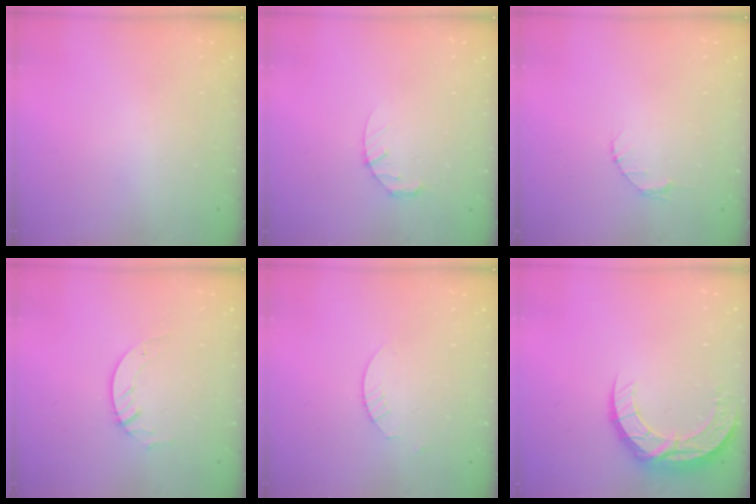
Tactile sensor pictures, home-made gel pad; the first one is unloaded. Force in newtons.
{"total": 3.1, "press": 3.1, "slide": 0.4}
{"total": 2.6, "press": 2.6, "slide": 0.3}
{"total": 4.5, "press": 4.4, "slide": 0.4}
{"total": 1.8, "press": 1.8, "slide": 0.2}
{"total": 10.6, "press": 10.6, "slide": 0.7}